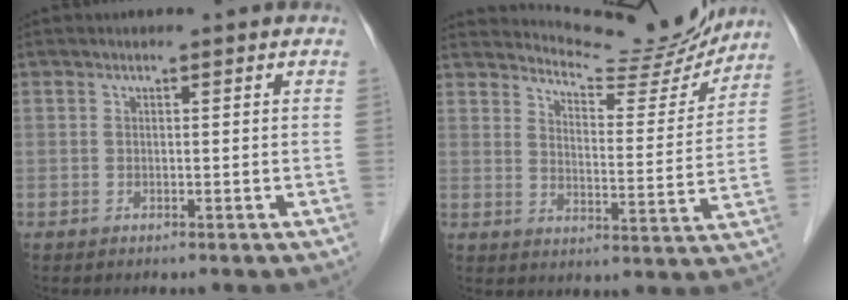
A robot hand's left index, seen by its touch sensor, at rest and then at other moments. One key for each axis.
{"total": 11.0, "fx": 10.8, "fy": 1.2, "fz": 1.9, "tx": -0.023, "ty": -0.048, "tz": 0.130}